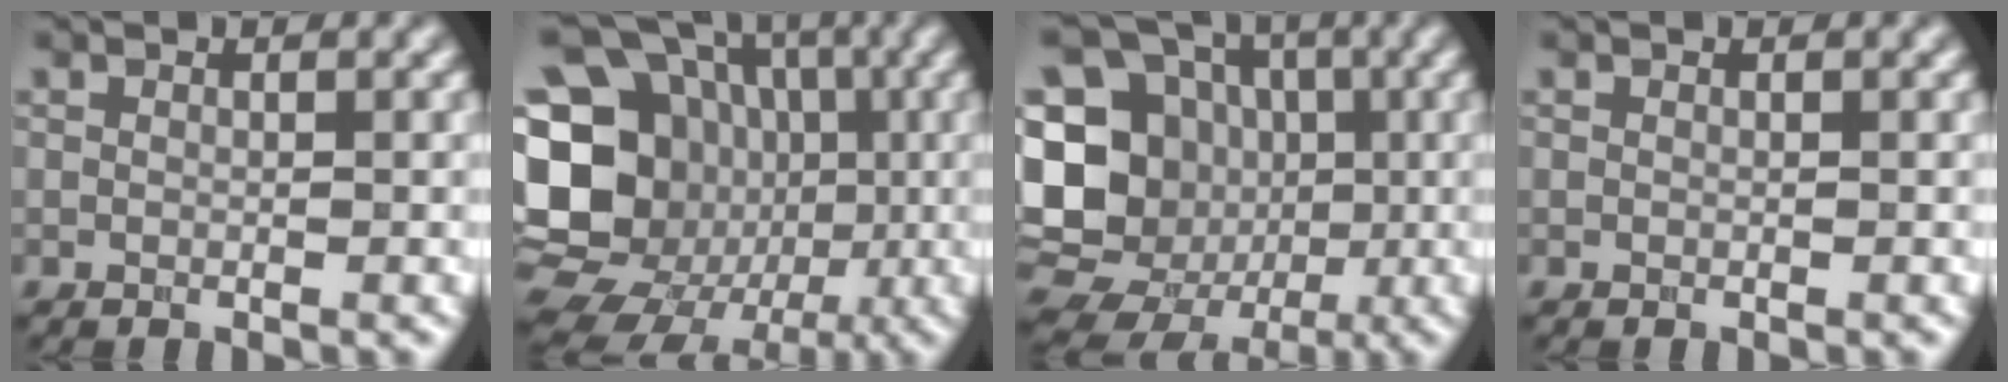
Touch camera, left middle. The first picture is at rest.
{"total": 23.0, "force": [-2.5, 20.9, 9.4], "torque": [-0.181, 0.017, -0.077]}
{"total": 17.0, "force": [-1.3, 15.6, 6.7], "torque": [-0.183, 0.024, -0.043]}
{"total": 0.0}